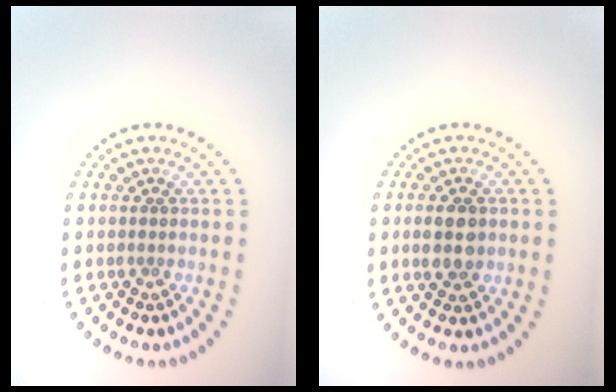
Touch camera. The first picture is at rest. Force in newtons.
{"total": 2.8, "press": 2.8, "slide": 0.1}